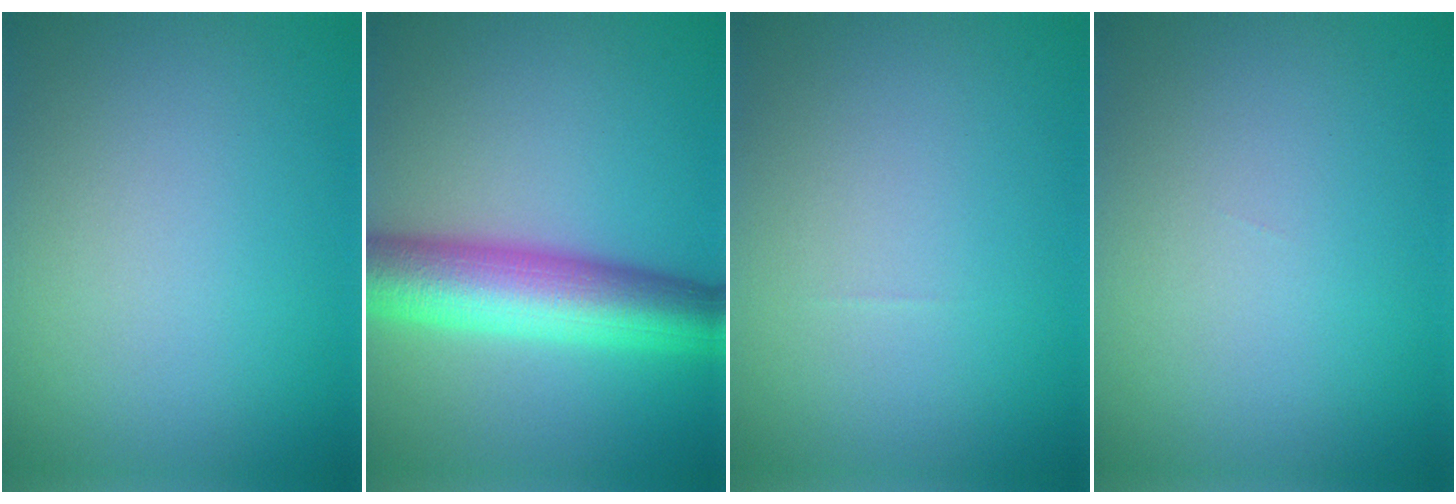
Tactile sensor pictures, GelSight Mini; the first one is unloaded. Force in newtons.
{"total": 9.3, "press": 9.3, "slide": 0.2}
{"total": 0.0}
{"total": 0.0}